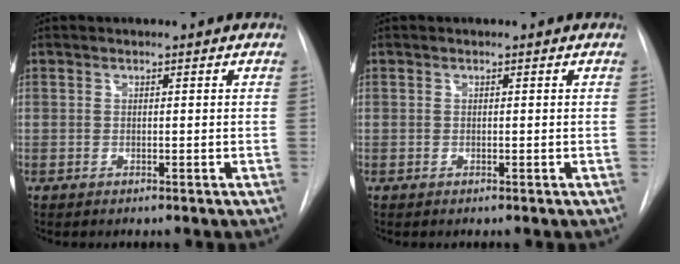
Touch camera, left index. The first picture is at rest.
{"total": 0.8, "force": [-0.8, 0.0, 0.0], "torque": [0.000, -0.006, -0.013]}